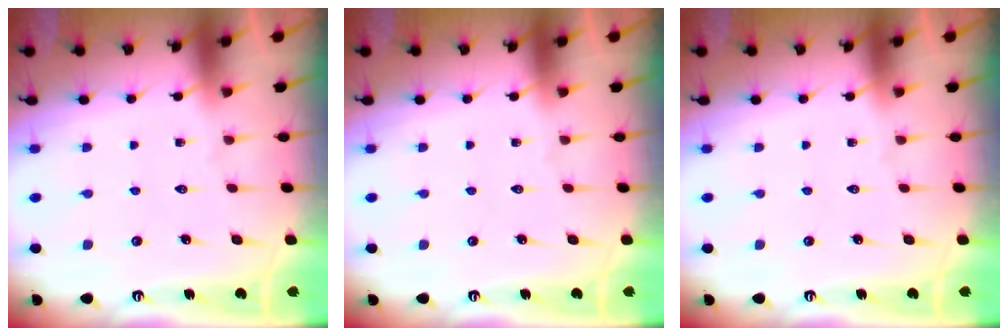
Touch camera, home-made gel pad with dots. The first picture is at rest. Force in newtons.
{"total": 0.0}
{"total": 0.0}